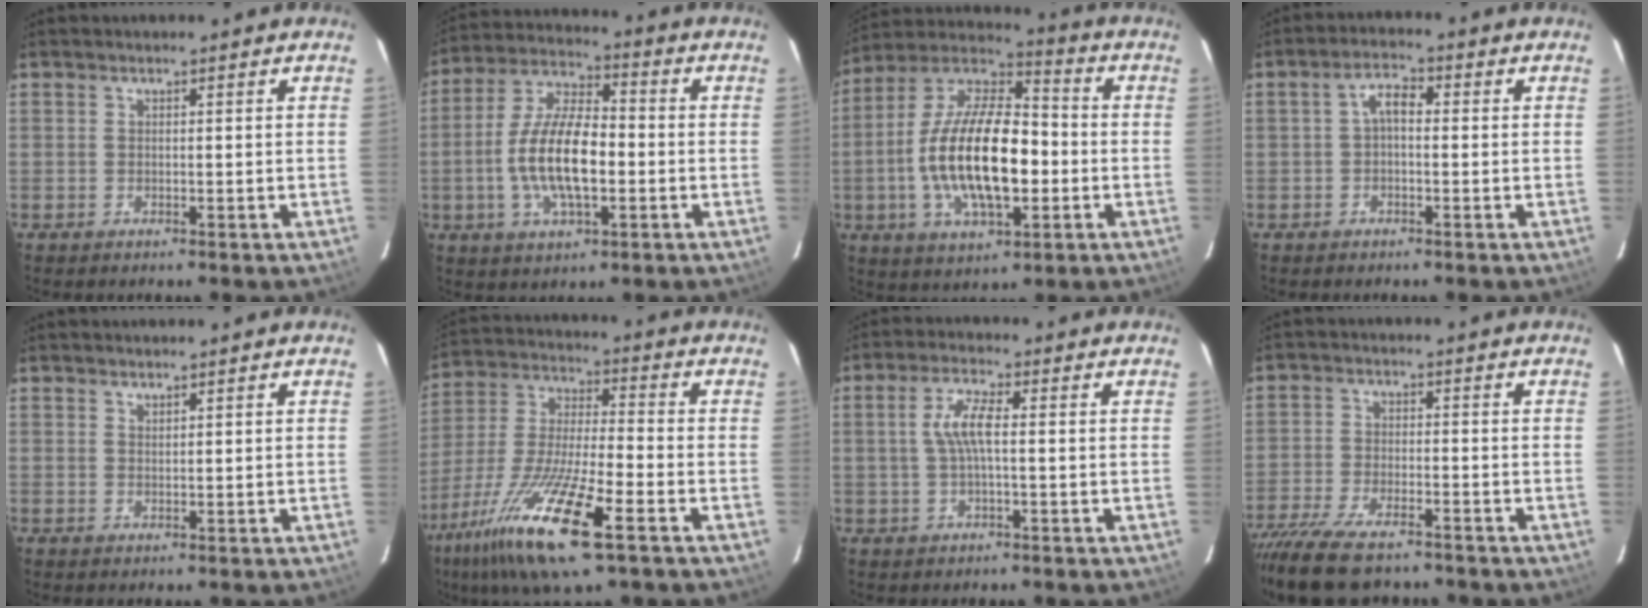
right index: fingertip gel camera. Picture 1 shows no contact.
{"total": 13.8, "force": [-2.6, 5.6, 12.4], "torque": [-0.252, 0.003, -0.049]}
{"total": 20.3, "force": [-3.4, 8.8, 18.0], "torque": [-0.353, -0.002, -0.064]}
{"total": 3.2, "force": [-0.3, 1.8, 2.7], "torque": [-0.052, 0.014, -0.005]}
{"total": 0.7, "force": [0.7, 0.1, 0.1], "torque": [-0.003, 0.000, 0.014]}
{"total": 19.8, "force": [-10.8, 3.6, 16.1], "torque": [-0.337, -0.042, -0.211]}
{"total": 5.2, "force": [0.1, 1.2, 5.0], "torque": [-0.099, 0.007, 0.005]}
{"total": 14.4, "force": [-11.7, 4.3, 7.2], "torque": [-0.165, -0.037, -0.203]}